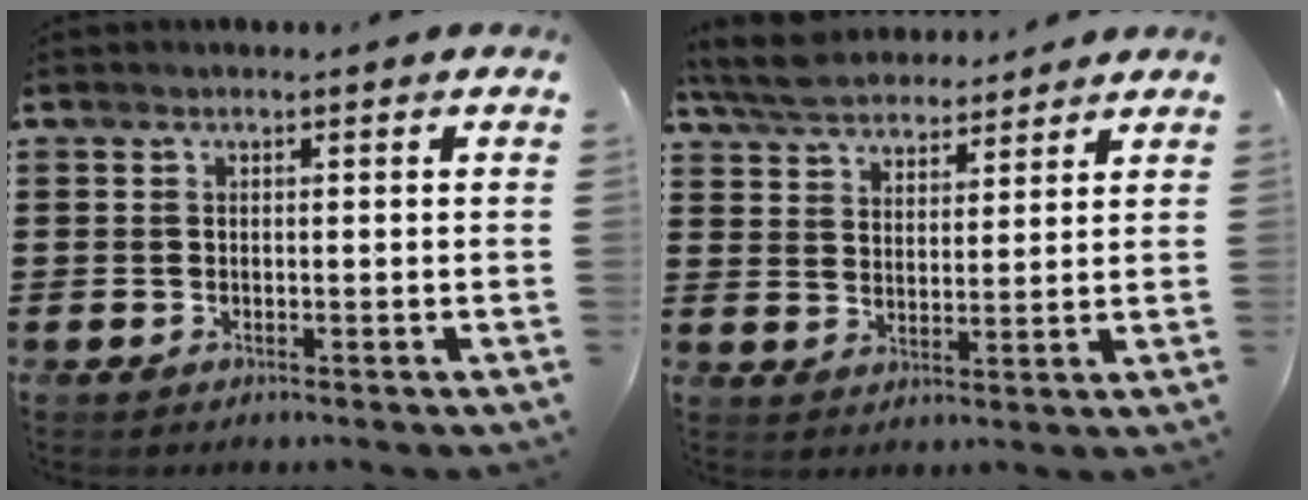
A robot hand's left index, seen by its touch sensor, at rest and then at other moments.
{"total": 6.1, "force": [5.6, 1.7, 1.6], "torque": [-0.055, -0.015, 0.103]}